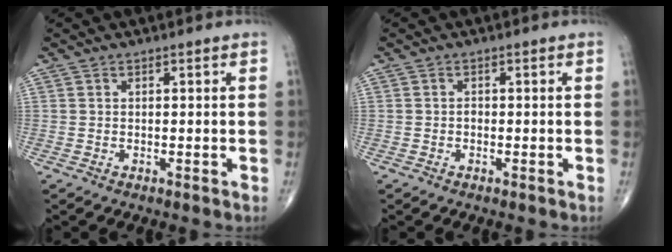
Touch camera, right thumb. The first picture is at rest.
{"total": 0.7, "force": [-0.2, 0.5, 0.4], "torque": [-0.004, 0.002, -0.008]}